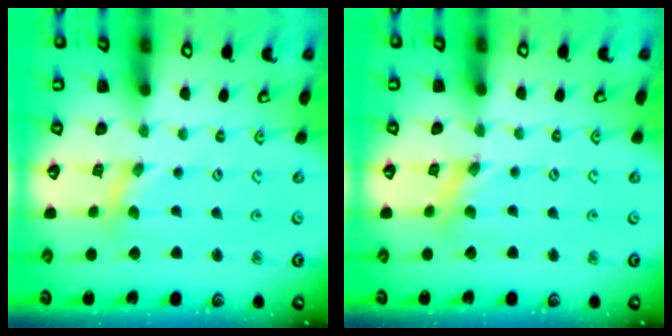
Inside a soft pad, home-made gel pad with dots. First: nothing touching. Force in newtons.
{"total": 1.7, "press": 1.6, "slide": 0.3}